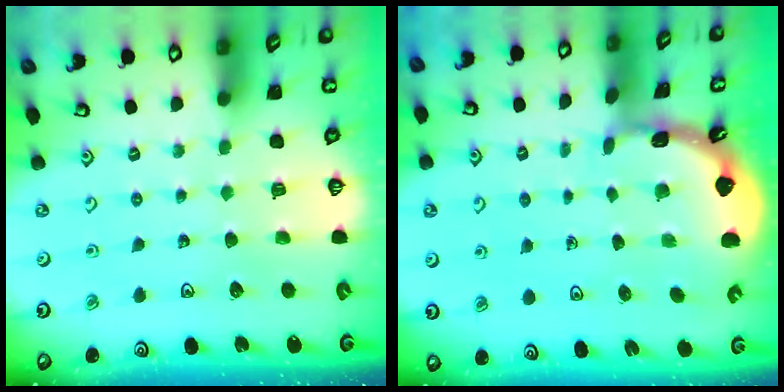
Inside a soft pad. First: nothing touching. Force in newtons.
{"total": 1.6, "press": 1.6, "slide": 0.2}